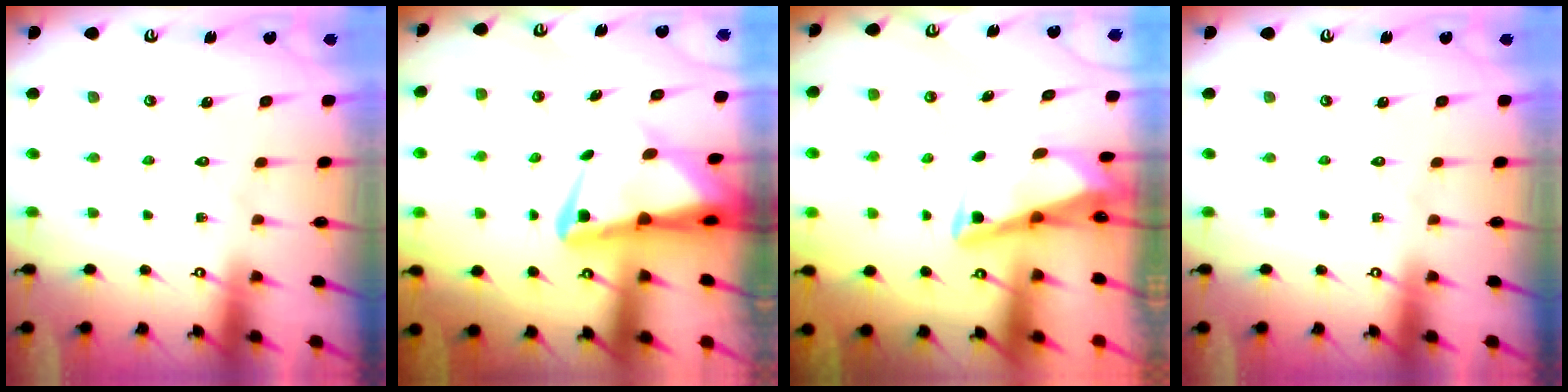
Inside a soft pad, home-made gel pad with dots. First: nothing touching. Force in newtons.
{"total": 5.7, "press": 5.7, "slide": 0.8}
{"total": 3.6, "press": 3.5, "slide": 0.9}
{"total": 0.0}